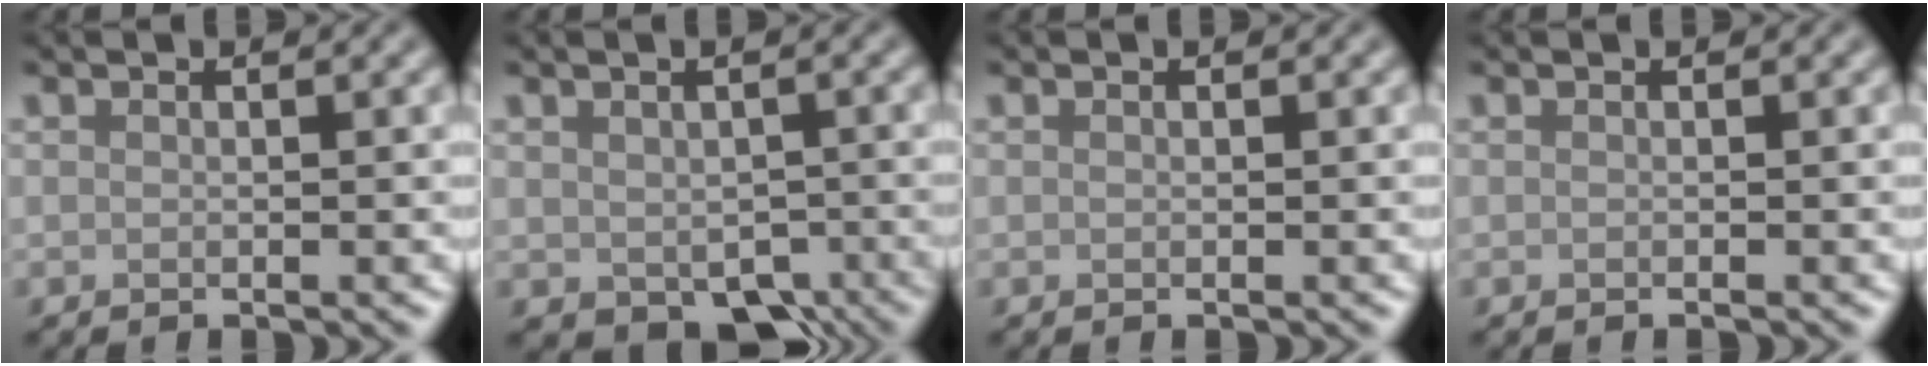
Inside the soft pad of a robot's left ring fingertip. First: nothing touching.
{"total": 4.5, "force": [-1.5, 2.9, 3.1], "torque": [-0.045, -0.022, -0.009]}
{"total": 0.0}
{"total": 0.0}